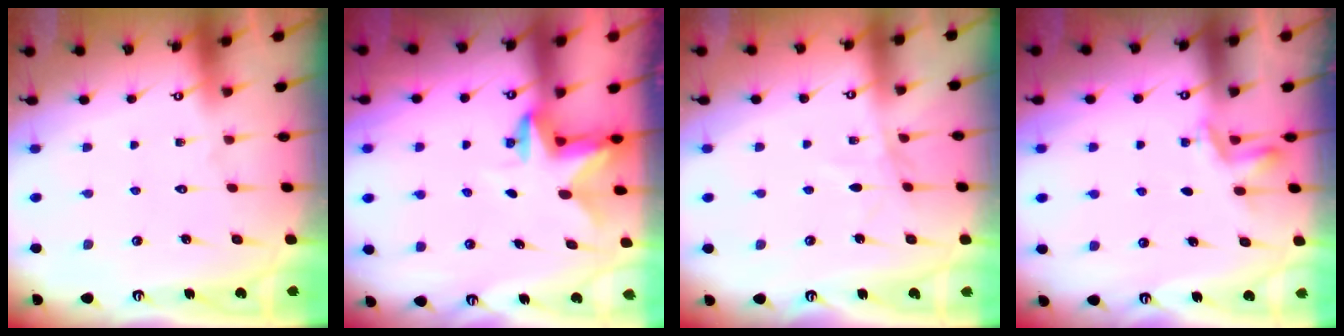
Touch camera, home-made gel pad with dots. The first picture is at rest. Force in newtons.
{"total": 2.7, "press": 2.7, "slide": 0.5}
{"total": 3.1, "press": 3.1, "slide": 0.3}
{"total": 2.7, "press": 2.4, "slide": 1.2}